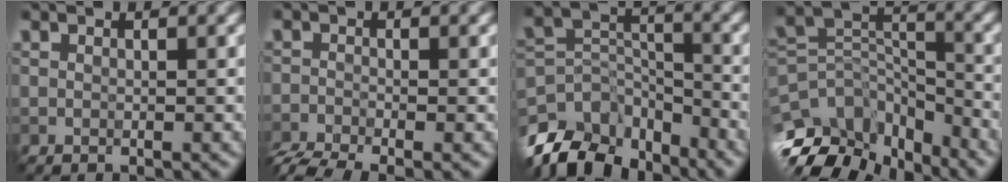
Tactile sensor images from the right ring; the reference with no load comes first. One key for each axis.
{"total": 4.4, "fx": -3.8, "fy": 1.0, "fz": 2.0, "tx": -0.023, "ty": -0.009, "tz": -0.056}
{"total": 9.2, "fx": -7.7, "fy": 4.1, "fz": 3.1, "tx": -0.057, "ty": 0.001, "tz": -0.141}
{"total": 11.7, "fx": -9.6, "fy": 5.4, "fz": 3.8, "tx": -0.083, "ty": 0.014, "tz": -0.159}